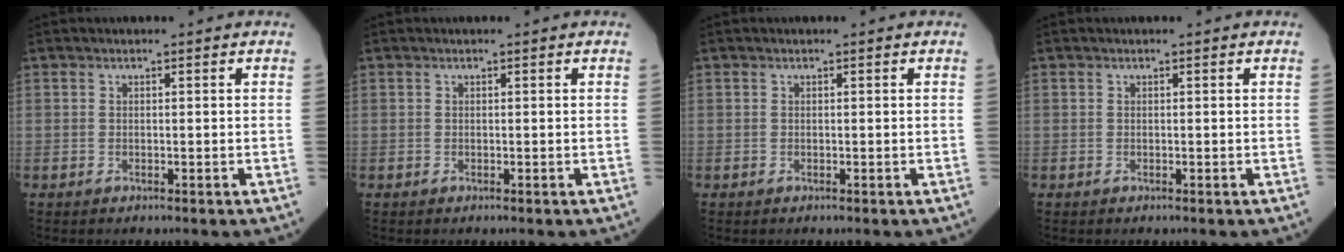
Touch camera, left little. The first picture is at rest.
{"total": 0.0}
{"total": 0.0}
{"total": 0.0}